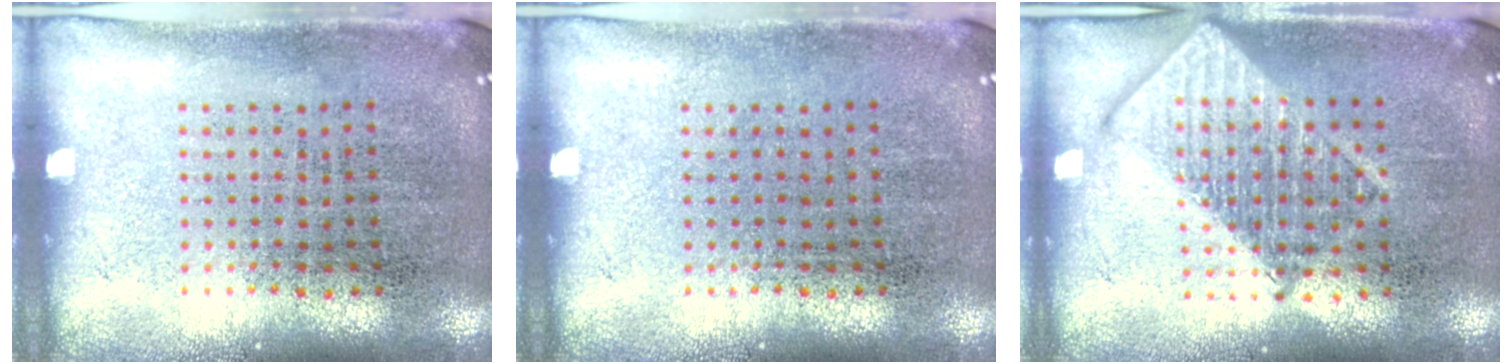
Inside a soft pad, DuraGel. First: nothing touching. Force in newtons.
{"total": 0.0}
{"total": 2.7, "press": 2.7, "slide": 0.3}